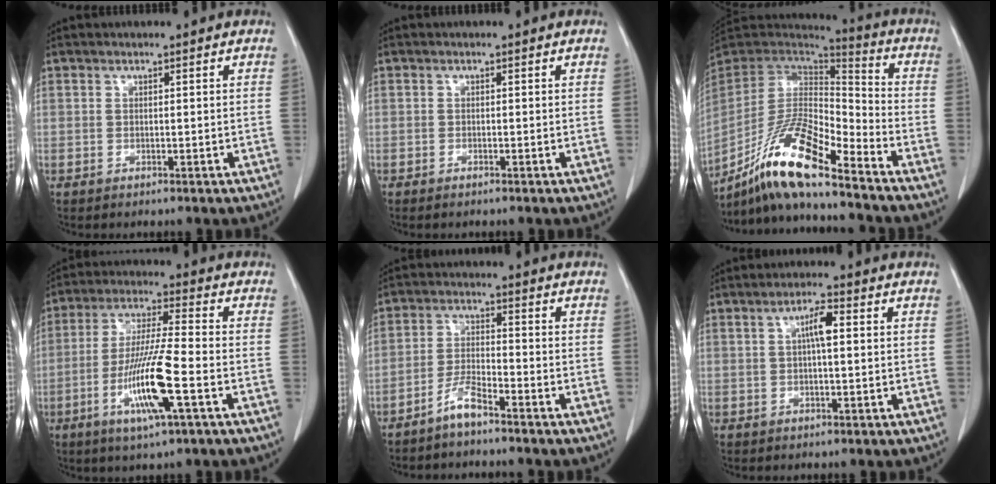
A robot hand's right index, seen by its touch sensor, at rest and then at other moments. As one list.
[{"total": 0.6, "force": [-0.5, 0.0, 0.3], "torque": [-0.012, -0.004, -0.005]}, {"total": 16.1, "force": [-11.4, 2.1, 11.1], "torque": [-0.212, -0.004, -0.208]}, {"total": 12.5, "force": [-4.2, 0.4, 11.7], "torque": [-0.232, -0.015, -0.081]}, {"total": 4.2, "force": [-3.5, 0.3, 2.4], "torque": [-0.055, -0.005, -0.070]}, {"total": 3.7, "force": [0.6, 0.6, 3.6], "torque": [-0.065, 0.008, 0.008]}]